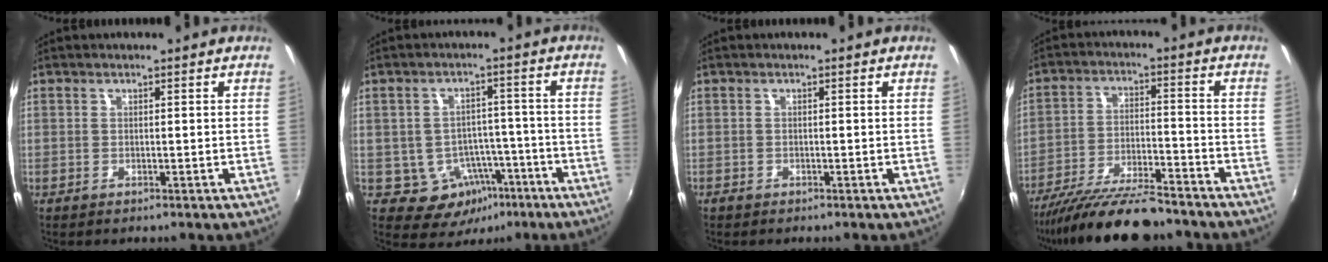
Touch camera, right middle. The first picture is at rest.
{"total": 8.4, "force": [-4.1, 6.8, 2.7], "torque": [-0.048, 0.024, -0.033]}
{"total": 0.8, "force": [-0.7, 0.5, 0.1], "torque": [-0.004, -0.001, -0.014]}
{"total": 15.4, "force": [-13.4, 2.3, 7.2], "torque": [-0.153, -0.032, -0.225]}